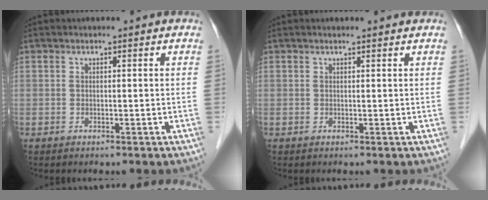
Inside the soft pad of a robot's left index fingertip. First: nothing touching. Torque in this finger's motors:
{"motor_torque": [0.00, -0.05, -0.02, 0.01]}